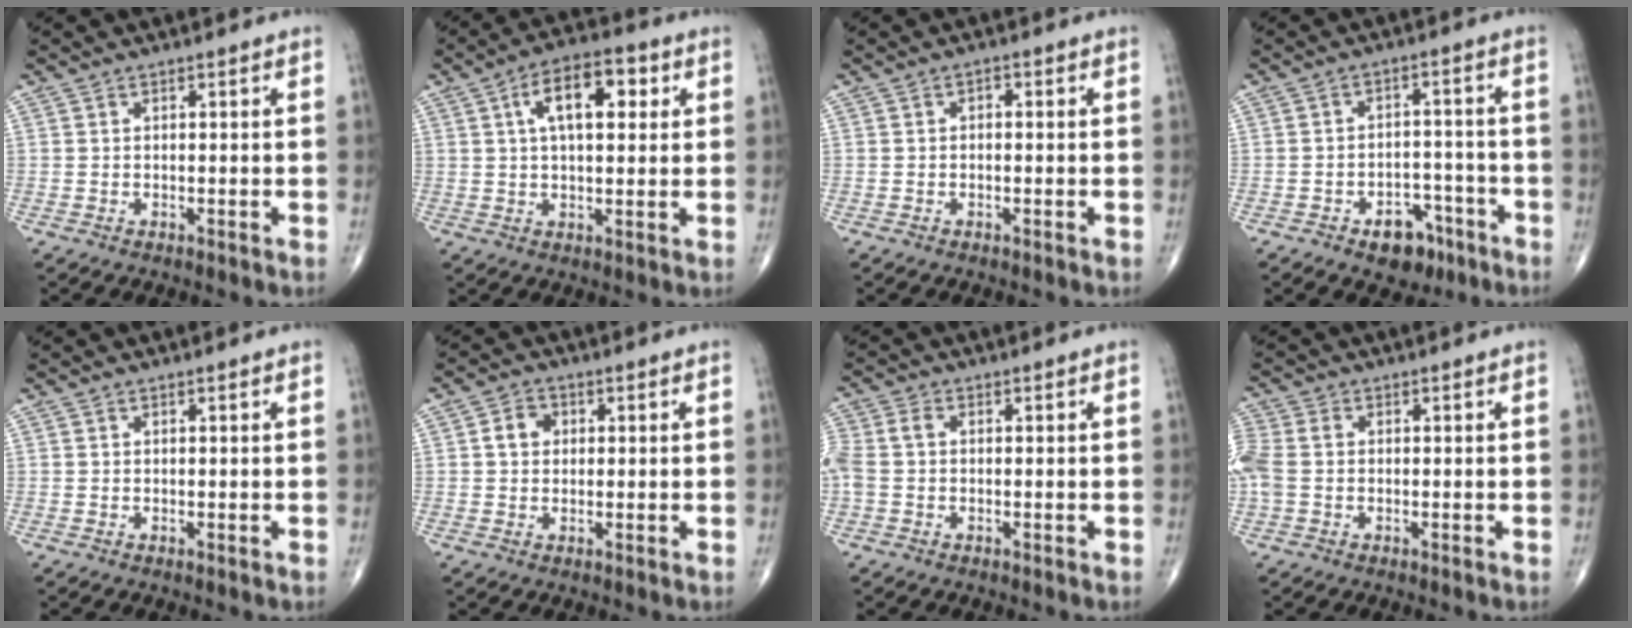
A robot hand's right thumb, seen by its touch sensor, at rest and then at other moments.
{"total": 10.9, "force": [3.2, 5.2, 9.0], "torque": [-0.130, 0.015, 0.045]}
{"total": 1.0, "force": [-0.1, 0.7, 0.7], "torque": [-0.002, 0.004, -0.007]}
{"total": 7.7, "force": [-4.5, 4.9, 3.9], "torque": [-0.023, 0.040, -0.061]}
{"total": 0.0}
{"total": 3.6, "force": [0.6, 3.0, 1.9], "torque": [-0.021, 0.008, 0.006]}
{"total": 5.1, "force": [0.0, 3.6, 3.6], "torque": [-0.102, 0.017, -0.003]}
{"total": 5.4, "force": [-0.1, 3.9, 3.8], "torque": [-0.115, 0.013, -0.006]}